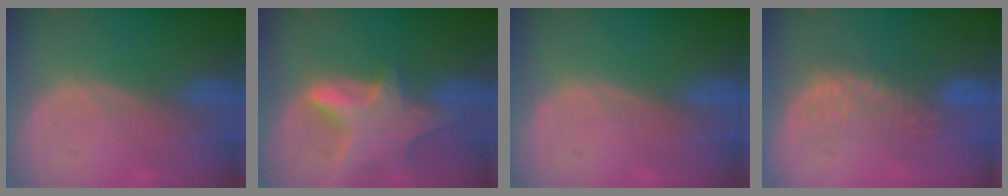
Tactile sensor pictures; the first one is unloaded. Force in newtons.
{"total": 8.2, "press": 7.3, "slide": 3.8}
{"total": 0.0}
{"total": 6.4, "press": 6.2, "slide": 1.3}